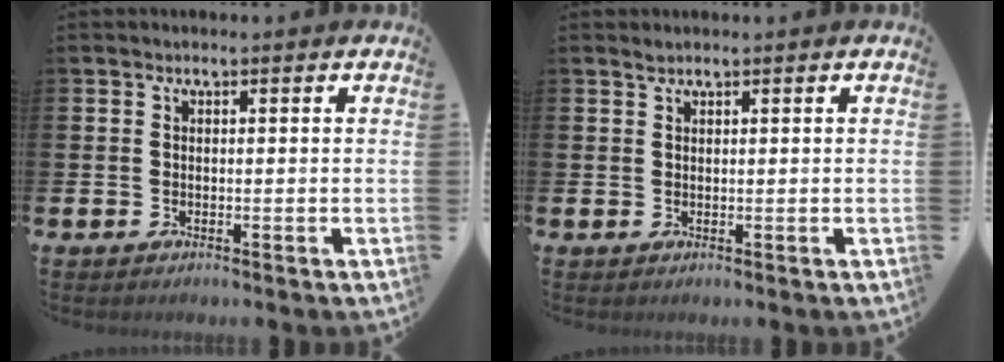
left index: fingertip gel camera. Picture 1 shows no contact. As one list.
[{"total": 1.0, "force": [0.9, 0.2, 0.2], "torque": [-0.001, 0.000, 0.016]}]